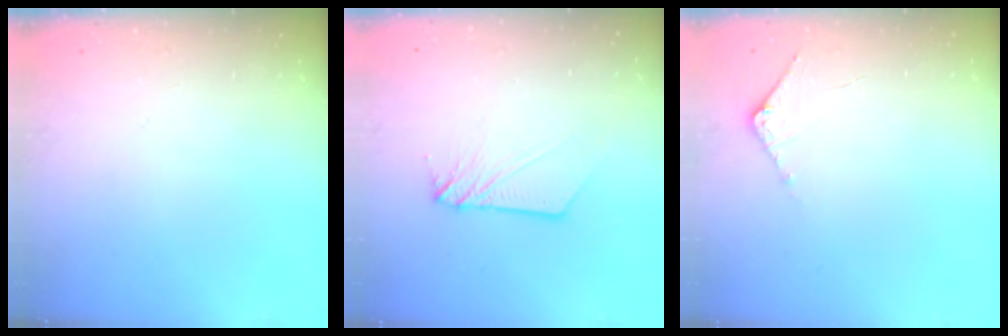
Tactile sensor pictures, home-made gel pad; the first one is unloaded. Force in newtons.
{"total": 4.1, "press": 4.1, "slide": 0.4}
{"total": 5.7, "press": 5.7, "slide": 0.6}